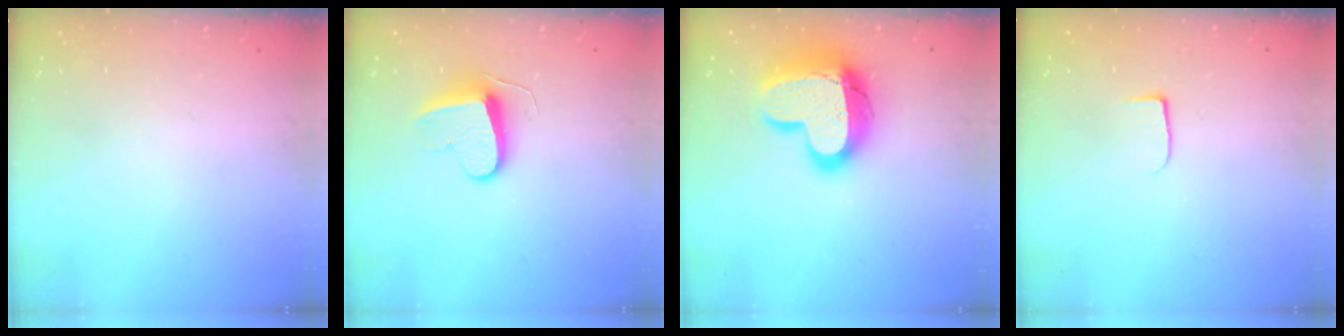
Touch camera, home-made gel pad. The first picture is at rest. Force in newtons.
{"total": 9.1, "press": 9.1, "slide": 0.7}
{"total": 20.3, "press": 20.3, "slide": 1.5}
{"total": 5.0, "press": 4.9, "slide": 0.6}